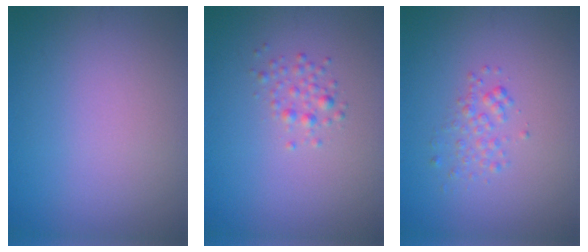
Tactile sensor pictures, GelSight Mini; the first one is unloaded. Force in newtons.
{"total": 1.3, "press": 1.3, "slide": 0.1}
{"total": 1.5, "press": 1.5, "slide": 0.1}